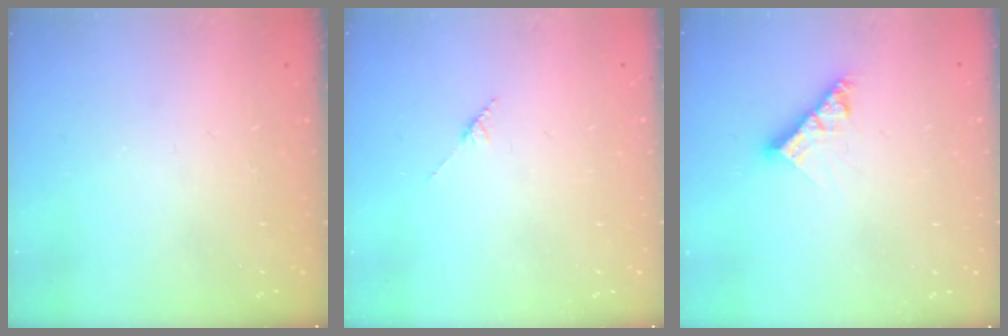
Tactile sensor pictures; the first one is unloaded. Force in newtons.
{"total": 2.8, "press": 2.8, "slide": 0.4}
{"total": 8.8, "press": 8.7, "slide": 0.8}